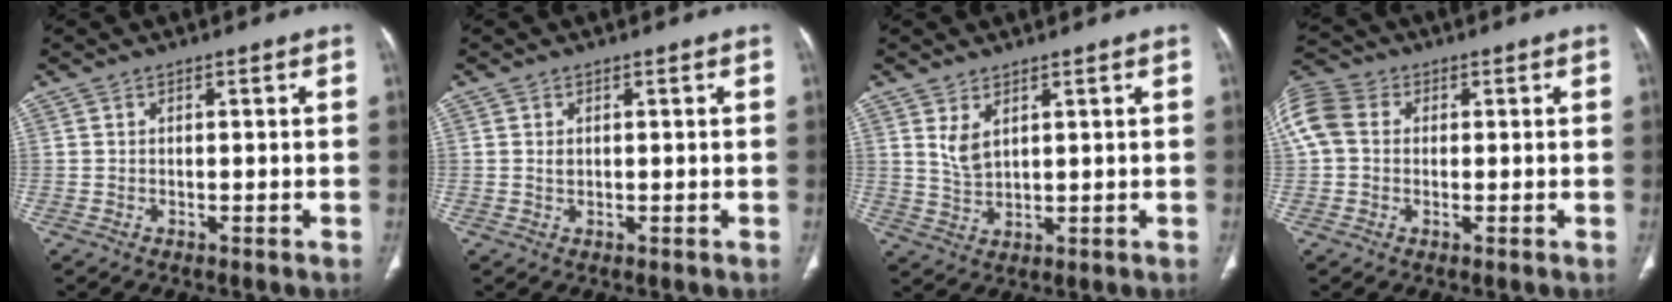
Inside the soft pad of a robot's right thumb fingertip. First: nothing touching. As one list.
[{"total": 1.1, "force": [0.2, 0.8, 0.7], "torque": [-0.012, -0.001, 0.007]}, {"total": 4.0, "force": [2.0, 2.0, 2.8], "torque": [-0.053, -0.015, 0.049]}, {"total": 12.3, "force": [2.2, 9.9, 6.8], "torque": [-0.169, 0.035, 0.037]}]